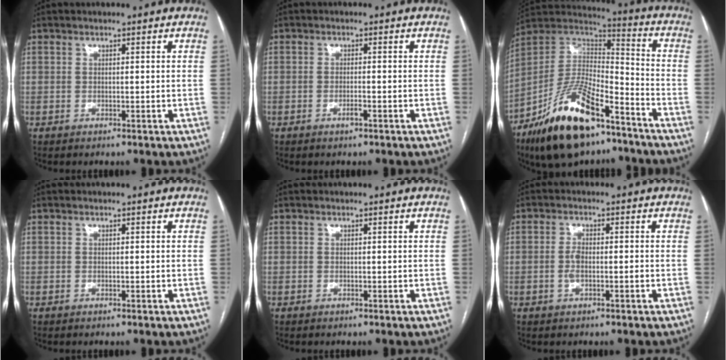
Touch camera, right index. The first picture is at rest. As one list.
[{"total": 1.5, "force": [-0.8, 0.2, 1.2], "torque": [-0.025, -0.001, -0.013]}, {"total": 20.5, "force": [-13.5, 6.7, 13.9], "torque": [-0.269, 0.004, -0.238]}, {"total": 0.0}, {"total": 0.0}, {"total": 2.6, "force": [-0.6, 1.0, 2.3], "torque": [-0.054, 0.003, -0.010]}]